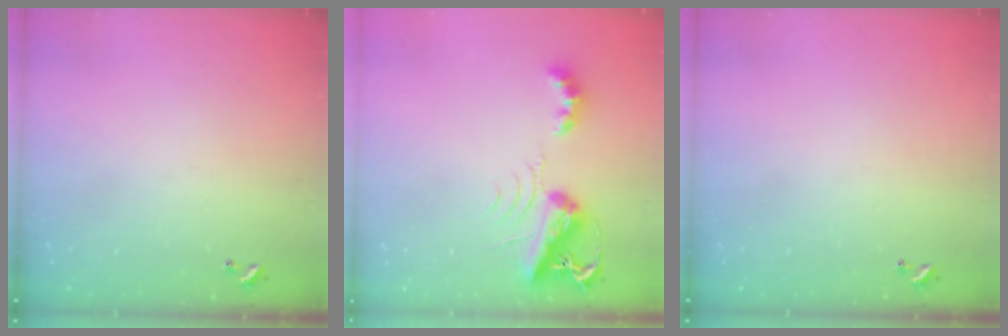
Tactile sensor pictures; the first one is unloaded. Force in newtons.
{"total": 7.1, "press": 7.0, "slide": 0.7}
{"total": 0.0}